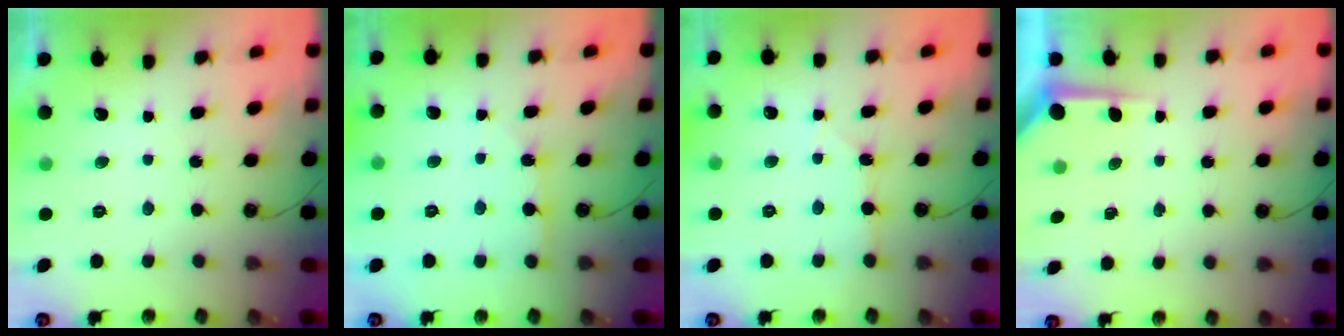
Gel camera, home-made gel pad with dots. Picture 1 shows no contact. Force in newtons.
{"total": 3.6, "press": 3.6, "slide": 0.1}
{"total": 3.0, "press": 3.0, "slide": 0.3}
{"total": 4.0, "press": 4.0, "slide": 0.2}